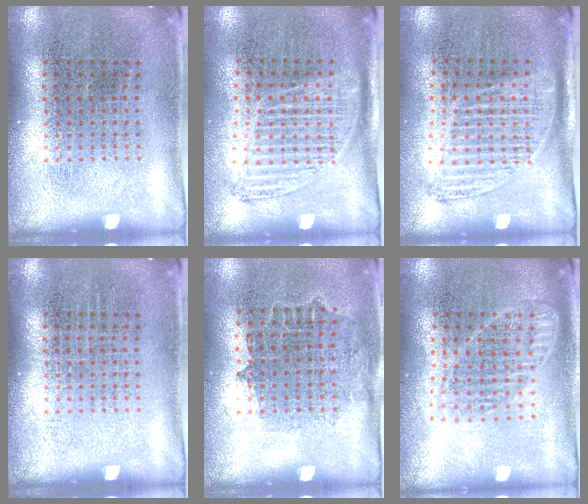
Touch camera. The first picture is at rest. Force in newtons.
{"total": 1.3, "press": 1.1, "slide": 0.7}
{"total": 1.3, "press": 1.1, "slide": 0.7}
{"total": 0.0}
{"total": 0.8, "press": 0.8, "slide": 0.3}
{"total": 1.8, "press": 1.5, "slide": 0.9}